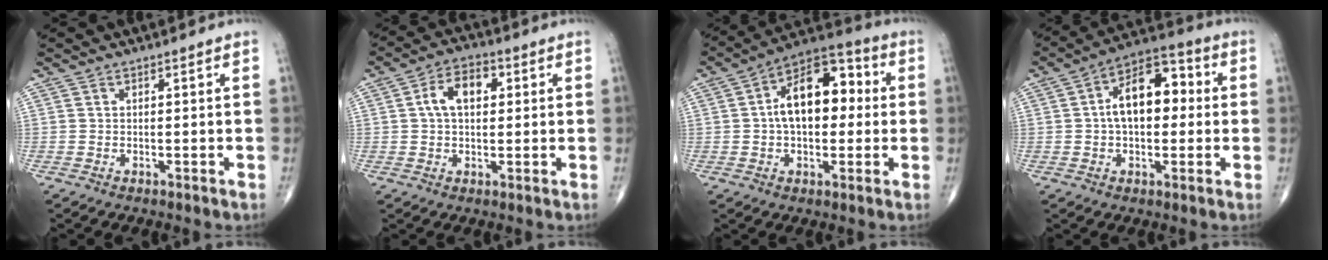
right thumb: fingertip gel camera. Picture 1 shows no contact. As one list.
[{"total": 7.4, "force": [1.5, 4.4, 5.7], "torque": [-0.091, 0.016, 0.020]}, {"total": 14.8, "force": [1.4, 8.6, 12.0], "torque": [-0.163, 0.033, 0.009]}, {"total": 12.7, "force": [1.1, 7.3, 10.3], "torque": [-0.143, 0.031, 0.006]}]